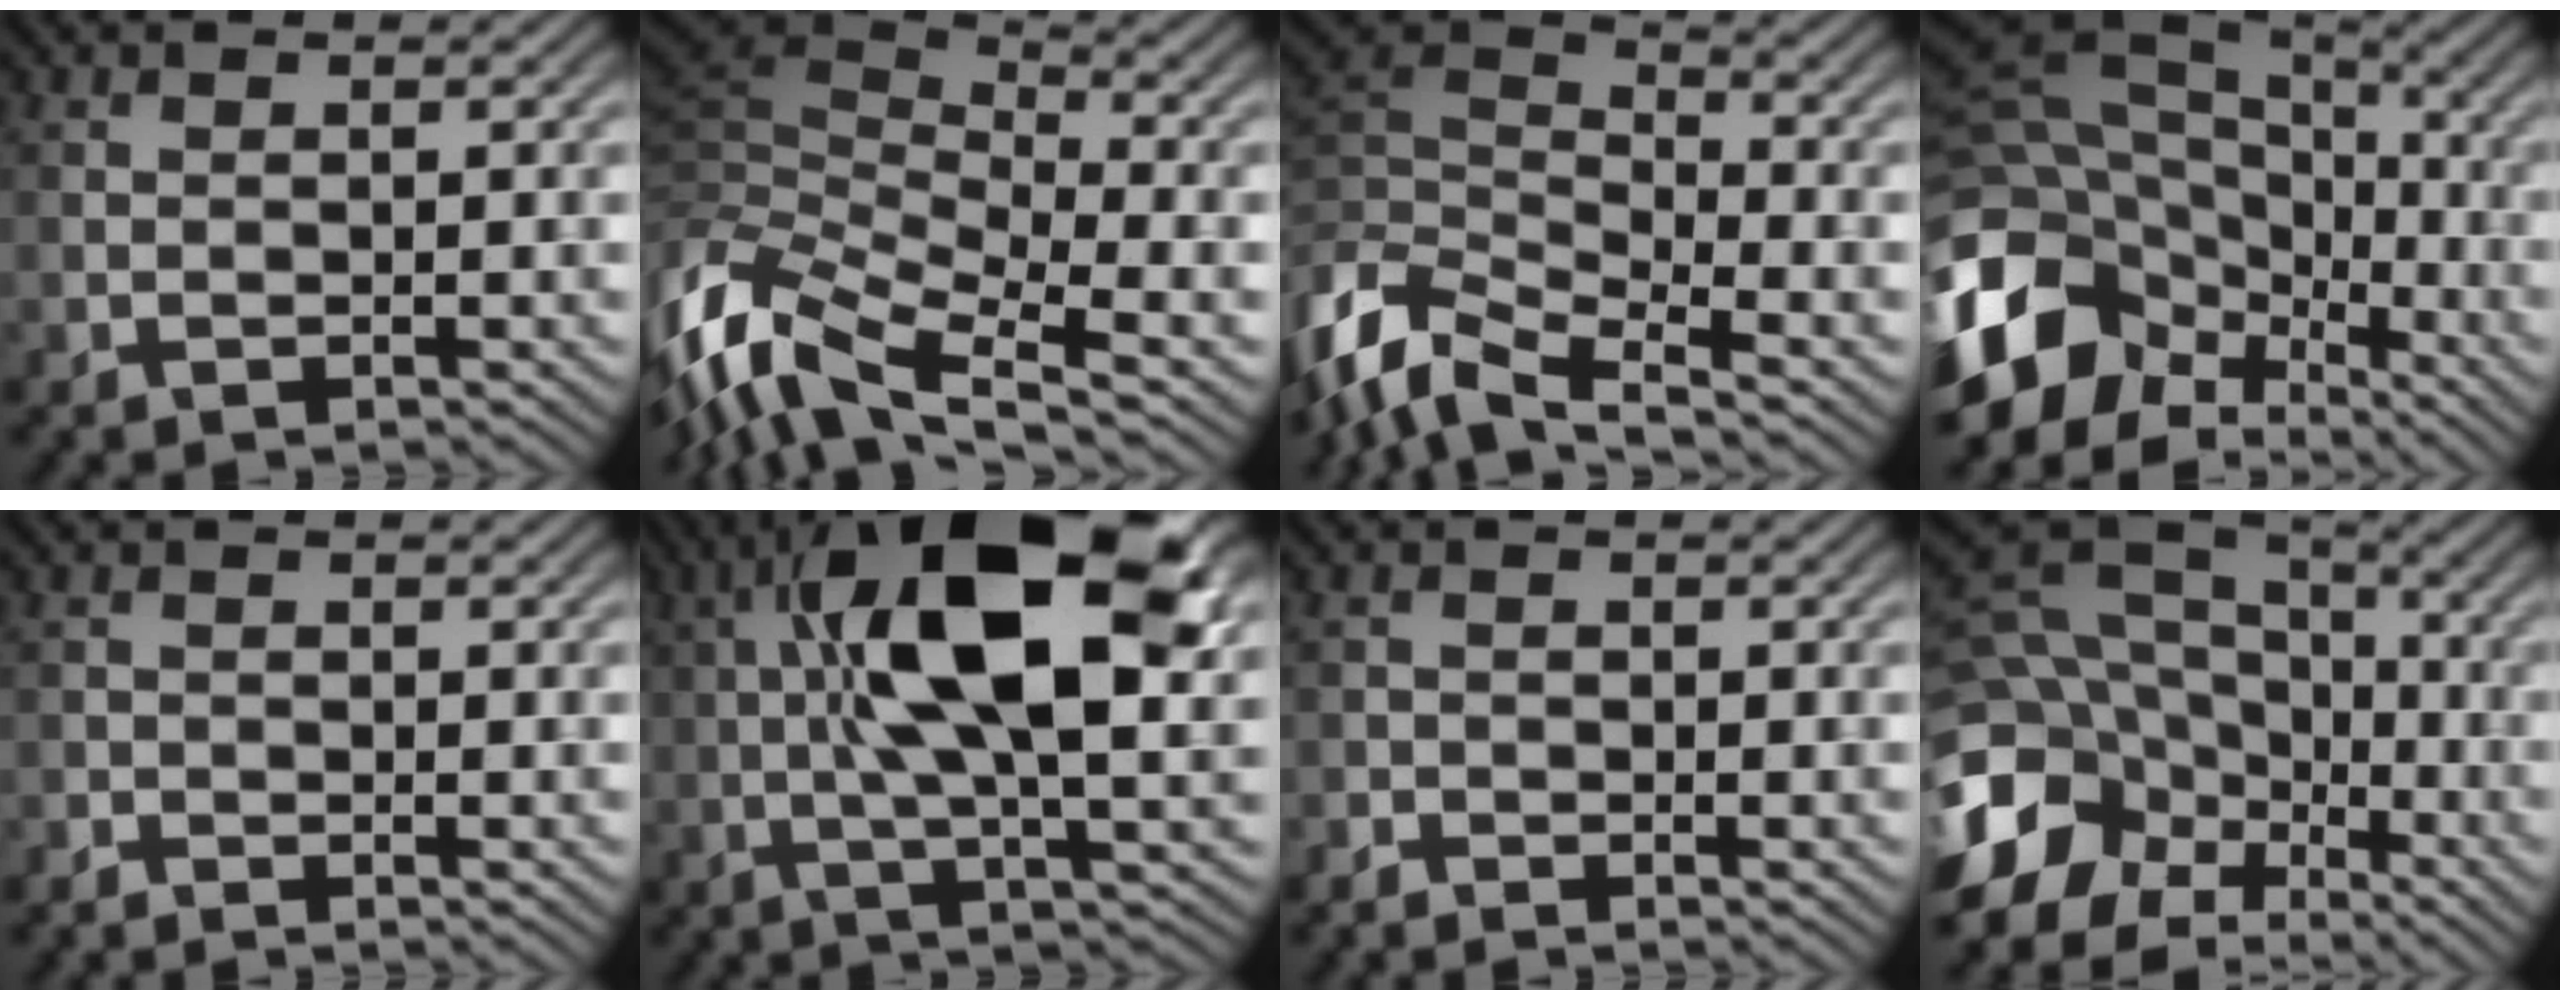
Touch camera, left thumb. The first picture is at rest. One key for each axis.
{"total": 14.2, "fx": -6.0, "fy": 6.5, "fz": 11.1, "tx": -0.287, "ty": -0.015, "tz": -0.108}
{"total": 9.9, "fx": -5.3, "fy": 4.1, "fz": 7.4, "tx": -0.164, "ty": -0.005, "tz": -0.117}
{"total": 16.3, "fx": -7.2, "fy": 11.1, "fz": 9.4, "tx": -0.252, "ty": -0.014, "tz": -0.131}
{"total": 1.3, "fx": -1.1, "fy": 0.6, "fz": 0.2, "tx": -0.003, "ty": -0.001, "tz": -0.026}
{"total": 16.4, "fx": 2.9, "fy": 5.6, "fz": 15.1, "tx": -0.276, "ty": 0.020, "tz": 0.036}
{"total": 1.7, "fx": -1.5, "fy": 0.8, "fz": 0.2, "tx": -0.004, "ty": -0.002, "tz": -0.036}
{"total": 18.7, "fx": -8.1, "fy": 14.3, "fz": 8.9, "tx": -0.229, "ty": -0.041, "tz": -0.135}